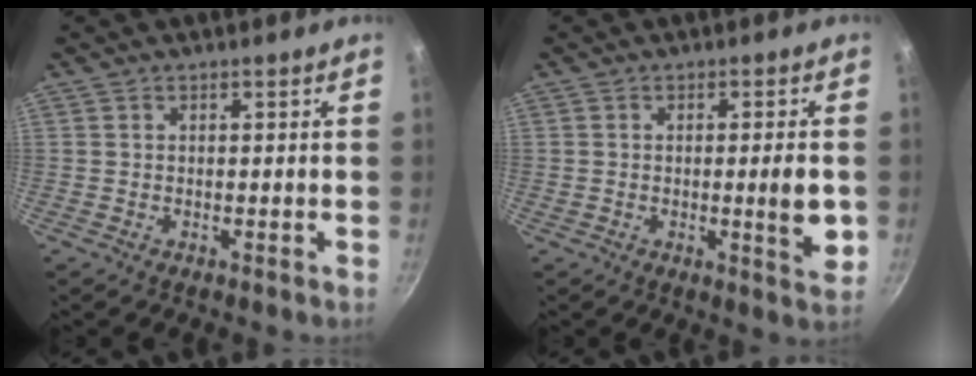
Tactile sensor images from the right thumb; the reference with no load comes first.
{"total": 6.4, "force": [-0.5, 0.9, 6.3], "torque": [-0.090, -0.007, -0.008]}